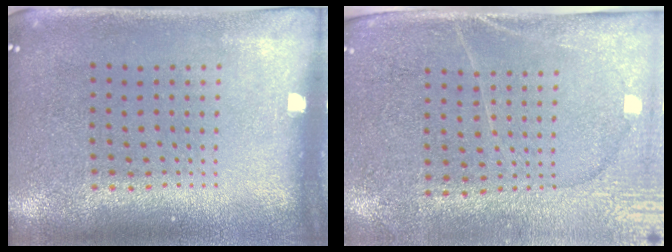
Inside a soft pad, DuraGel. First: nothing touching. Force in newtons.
{"total": 3.0, "press": 2.8, "slide": 1.2}